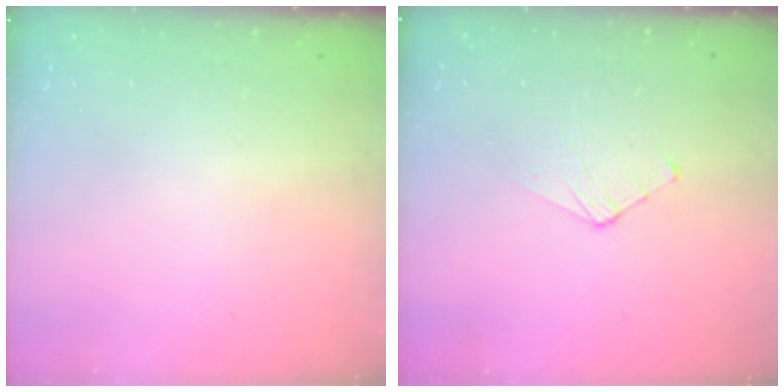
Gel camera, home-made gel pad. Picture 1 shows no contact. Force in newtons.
{"total": 2.8, "press": 2.7, "slide": 0.3}